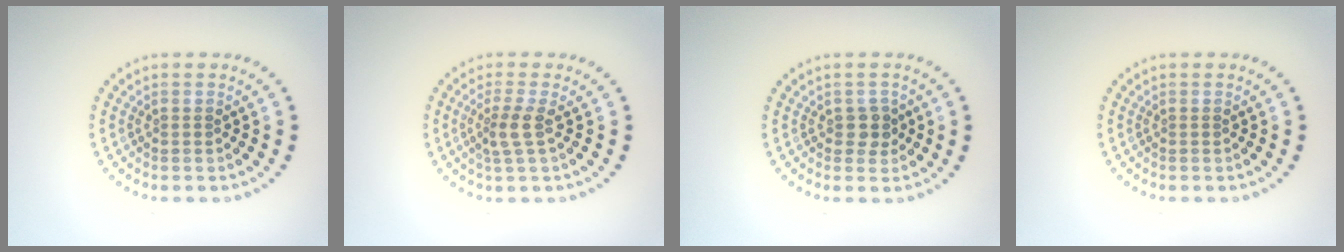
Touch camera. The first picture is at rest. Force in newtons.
{"total": 2.0, "press": 1.6, "slide": 1.3}
{"total": 1.4, "press": 1.4, "slide": 0.4}
{"total": 0.0}